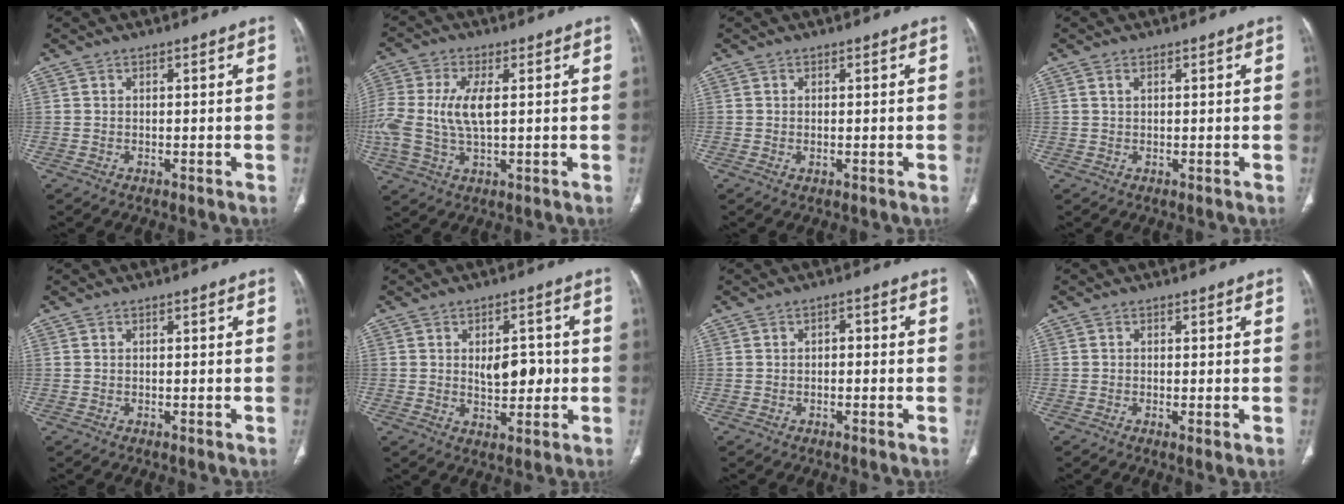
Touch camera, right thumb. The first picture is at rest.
{"total": 12.6, "force": [0.9, 6.2, 10.9], "torque": [-0.268, -0.001, 0.022]}
{"total": 0.7, "force": [-0.2, 0.4, 0.6], "torque": [-0.013, -0.001, 0.000]}
{"total": 0.9, "force": [0.4, 0.5, 0.6], "torque": [-0.015, 0.004, 0.009]}
{"total": 0.0}
{"total": 7.1, "force": [0.3, 4.1, 5.8], "torque": [-0.061, -0.001, 0.011]}
{"total": 1.7, "force": [-0.2, 1.2, 1.3], "torque": [-0.011, 0.008, -0.008]}
{"total": 1.4, "force": [-0.3, 0.2, 1.4], "torque": [-0.033, -0.008, -0.007]}